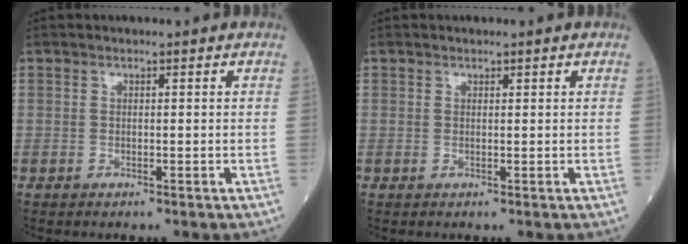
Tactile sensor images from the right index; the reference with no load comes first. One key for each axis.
{"total": 0.0}